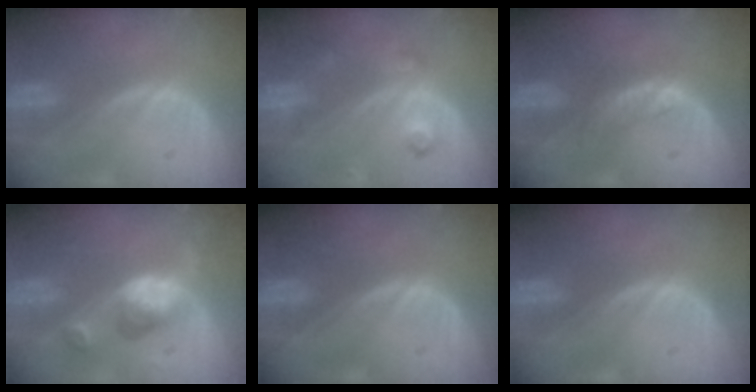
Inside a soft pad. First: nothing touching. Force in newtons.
{"total": 3.7, "press": 3.4, "slide": 1.4}
{"total": 2.3, "press": 2.3, "slide": 0.2}
{"total": 5.8, "press": 5.3, "slide": 2.1}
{"total": 0.0}
{"total": 0.0}